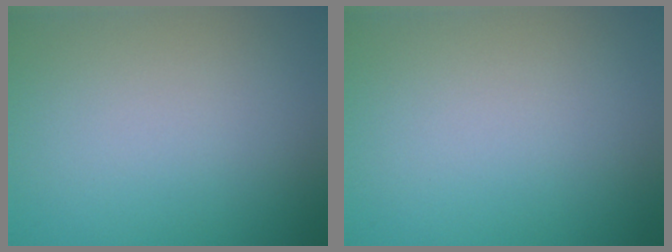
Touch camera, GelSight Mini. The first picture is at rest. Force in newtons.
{"total": 0.0}